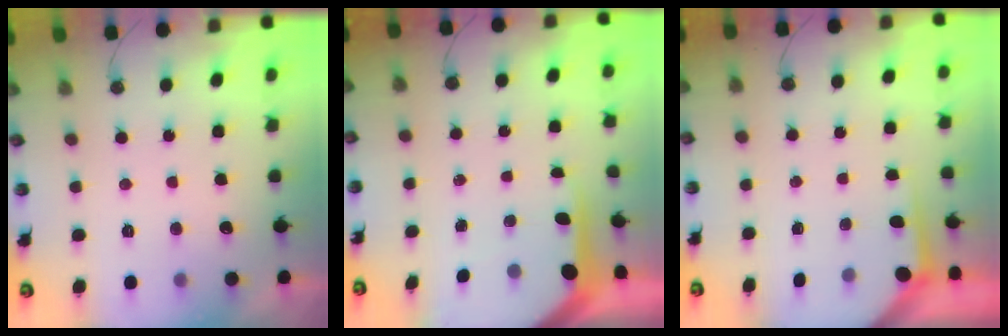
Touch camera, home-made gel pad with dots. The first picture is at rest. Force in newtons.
{"total": 8.3, "press": 8.3, "slide": 0.8}
{"total": 3.8, "press": 3.8, "slide": 0.4}